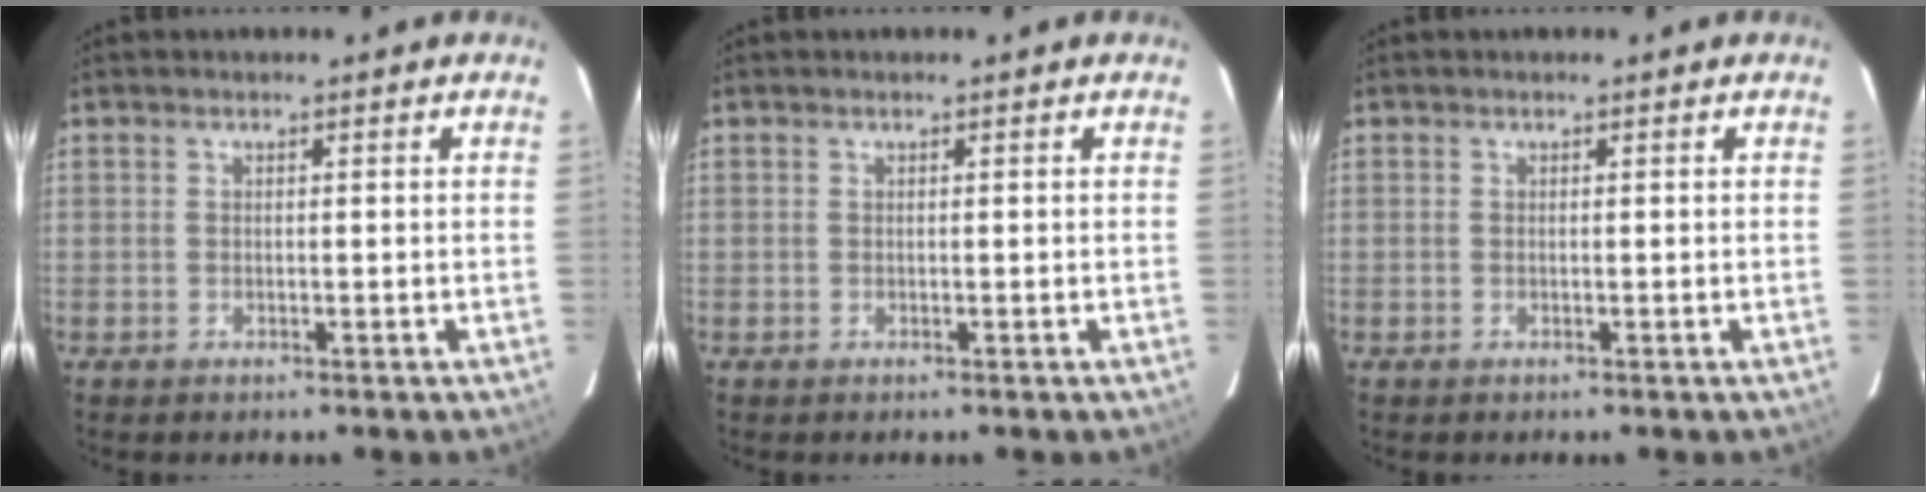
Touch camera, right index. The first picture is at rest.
{"total": 0.0}
{"total": 0.0}